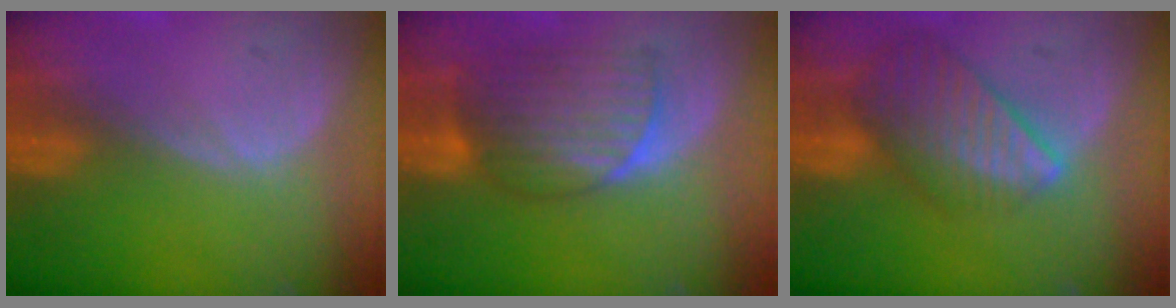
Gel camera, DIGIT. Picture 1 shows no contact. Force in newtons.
{"total": 7.1, "press": 7.1, "slide": 0.3}
{"total": 8.7, "press": 7.6, "slide": 4.4}